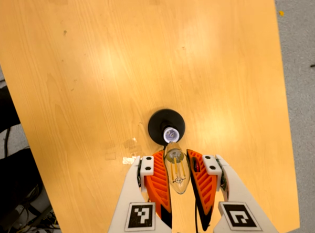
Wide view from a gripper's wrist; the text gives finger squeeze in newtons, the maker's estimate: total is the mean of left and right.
{"total": 18.0, "left": 19.2, "right": 16.8}